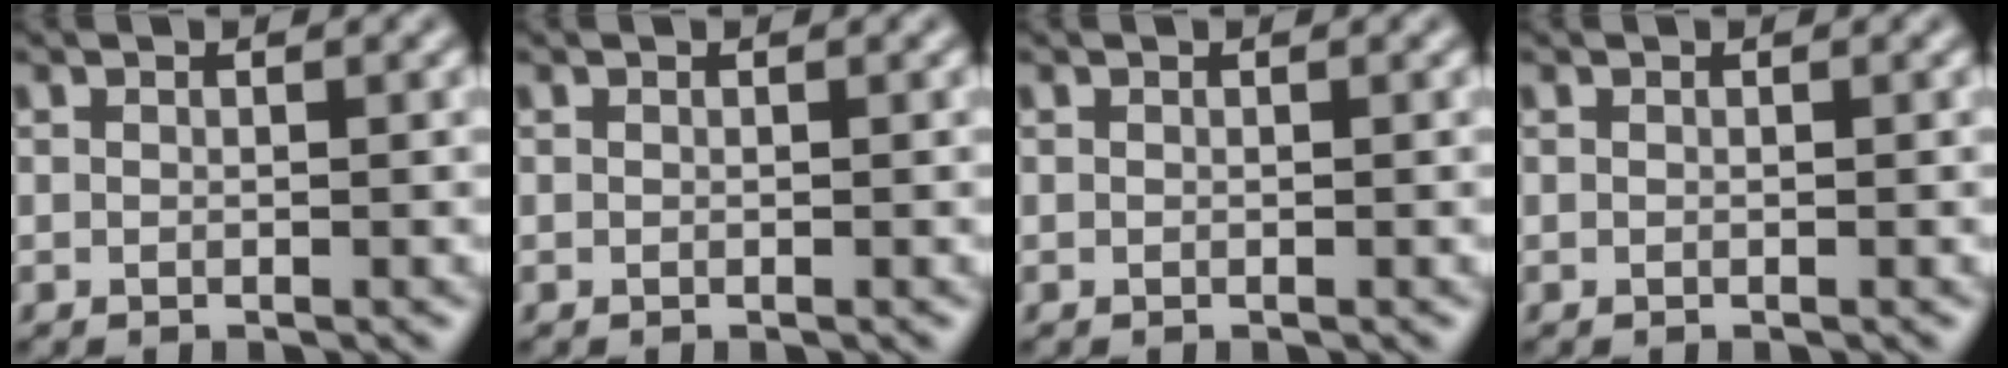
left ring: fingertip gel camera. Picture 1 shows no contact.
{"total": 0.0}
{"total": 0.0}
{"total": 0.0}